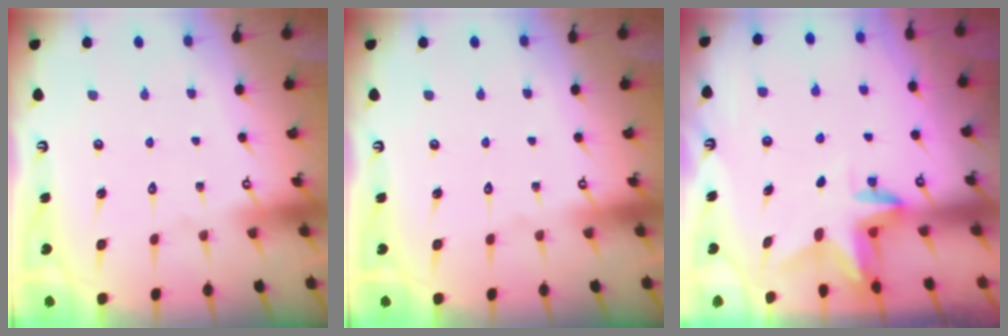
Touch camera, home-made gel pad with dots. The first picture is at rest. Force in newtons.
{"total": 0.0}
{"total": 3.0, "press": 3.0, "slide": 0.3}